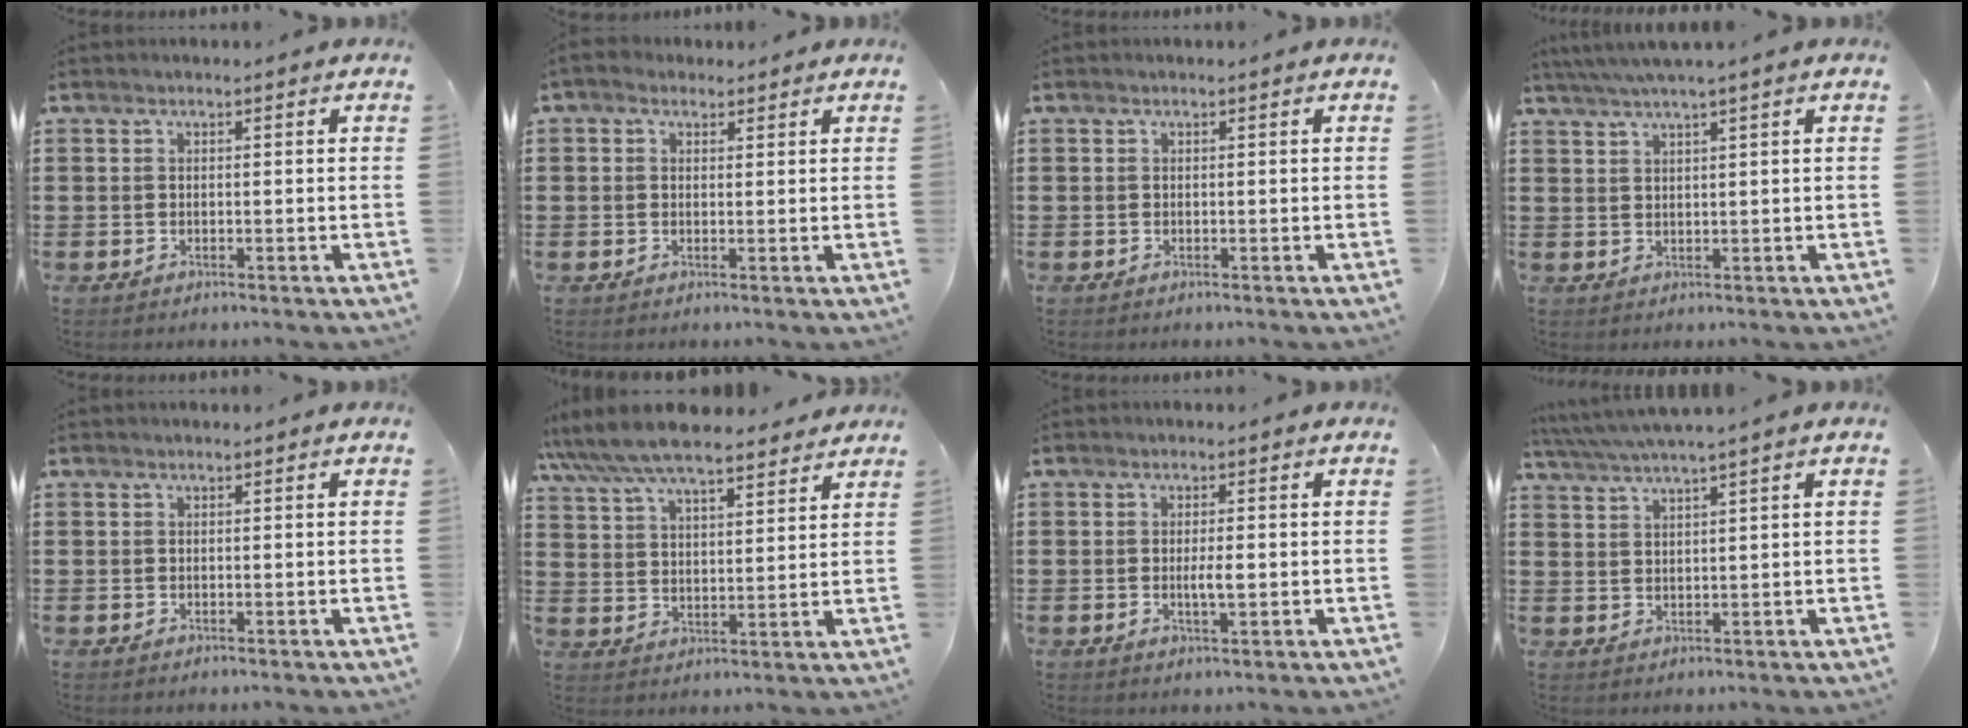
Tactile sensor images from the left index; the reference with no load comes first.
{"total": 1.6, "force": [0.8, 1.2, 0.6], "torque": [-0.016, 0.008, 0.014]}
{"total": 0.0}
{"total": 2.8, "force": [2.0, -0.4, 1.9], "torque": [-0.038, 0.003, 0.036]}
{"total": 0.0}
{"total": 8.0, "force": [7.3, 1.5, 2.9], "torque": [-0.083, -0.026, 0.132]}
{"total": 2.7, "force": [-0.3, 0.6, 2.6], "torque": [-0.055, -0.005, -0.008]}
{"total": 3.1, "force": [2.6, -0.7, 1.7], "torque": [-0.039, -0.006, 0.045]}